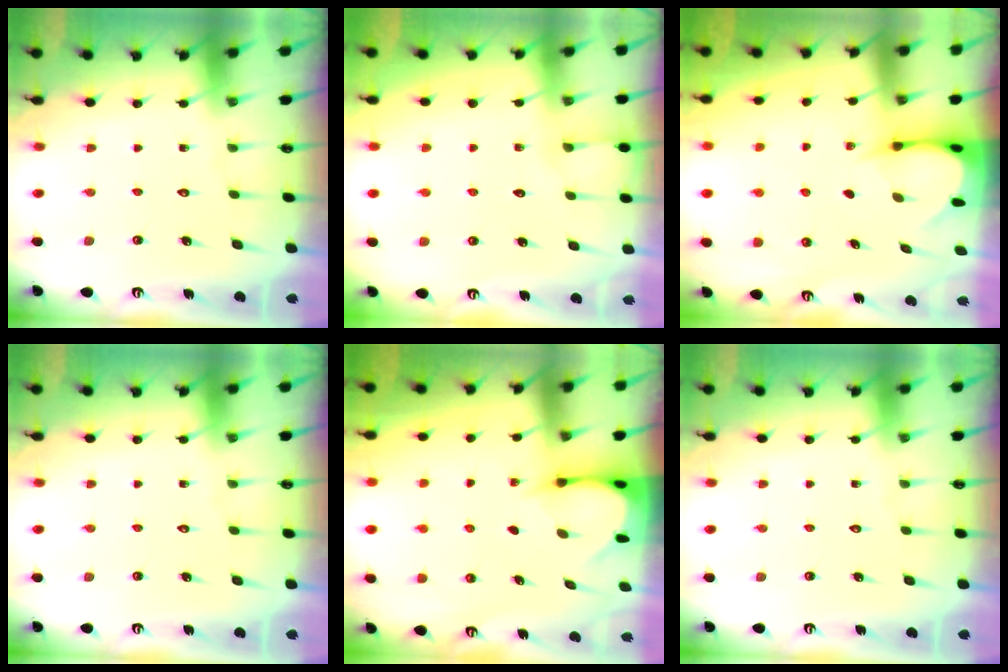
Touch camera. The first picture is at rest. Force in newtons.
{"total": 5.1, "press": 5.1, "slide": 0.7}
{"total": 3.5, "press": 3.5, "slide": 0.4}
{"total": 0.0}
{"total": 3.4, "press": 3.4, "slide": 0.3}
{"total": 0.0}